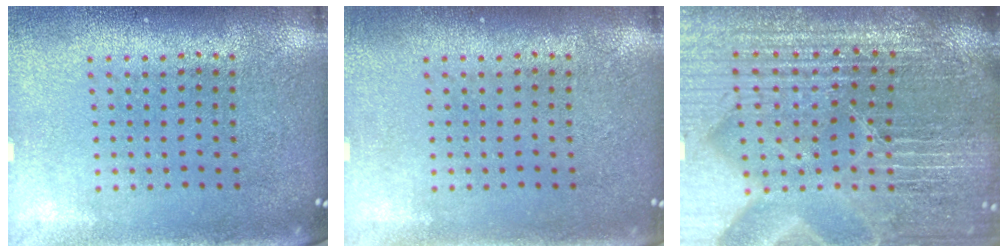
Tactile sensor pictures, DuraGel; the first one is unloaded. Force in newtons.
{"total": 0.8, "press": 0.7, "slide": 0.4}
{"total": 5.9, "press": 5.4, "slide": 2.4}